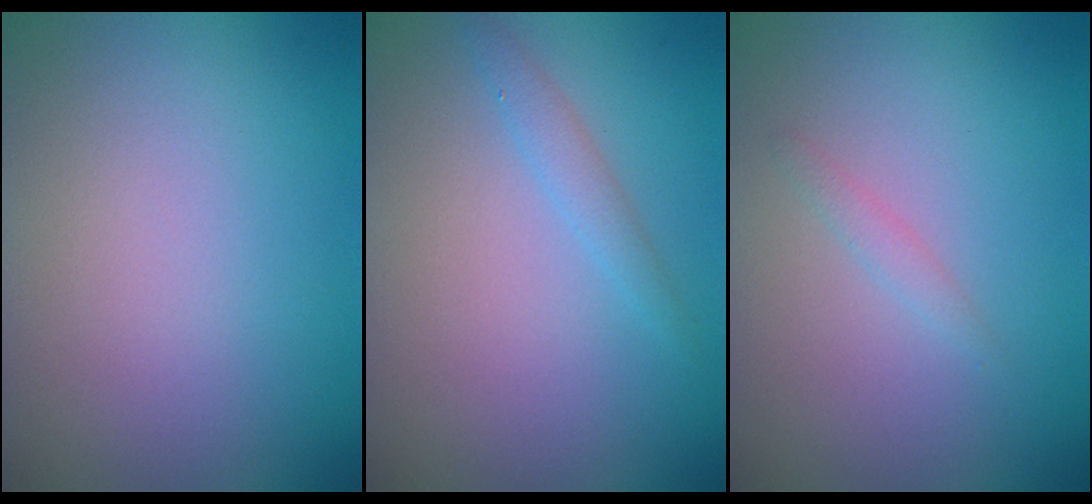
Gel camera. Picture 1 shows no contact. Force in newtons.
{"total": 1.3, "press": 1.3, "slide": 0.0}
{"total": 0.8, "press": 0.8, "slide": 0.1}